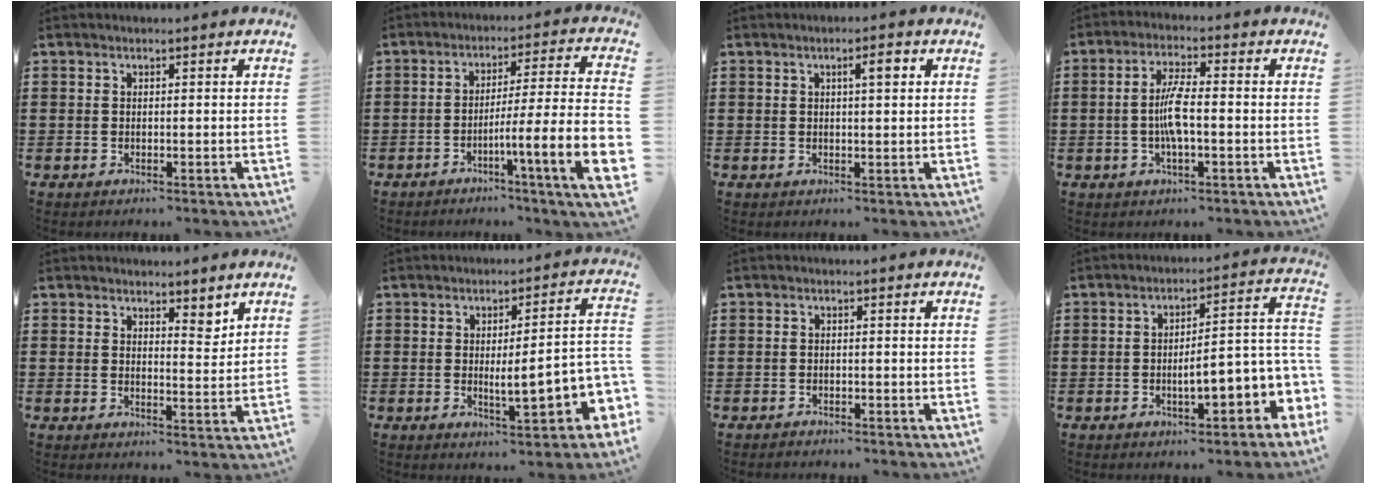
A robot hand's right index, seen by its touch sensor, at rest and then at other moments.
{"total": 8.3, "force": [-3.5, 0.1, 7.6], "torque": [-0.135, -0.027, -0.070]}
{"total": 2.7, "force": [0.9, 0.5, 2.5], "torque": [-0.033, 0.000, 0.007]}
{"total": 5.6, "force": [-0.7, 1.4, 5.4], "torque": [-0.111, 0.001, -0.020]}
{"total": 3.4, "force": [3.0, 1.3, 1.0], "torque": [-0.010, -0.007, 0.052]}
{"total": 8.1, "force": [-1.6, 1.7, 7.8], "torque": [-0.106, -0.015, -0.028]}
{"total": 0.9, "force": [-0.9, 0.1, 0.0], "torque": [-0.002, 0.003, -0.020]}
{"total": 6.9, "force": [-2.1, 2.0, 6.2], "torque": [-0.087, -0.026, -0.048]}